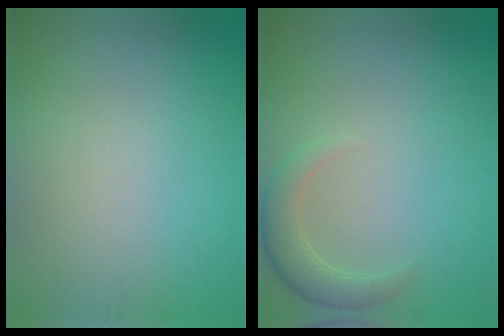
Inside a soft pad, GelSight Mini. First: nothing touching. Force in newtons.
{"total": 2.8, "press": 2.7, "slide": 0.4}